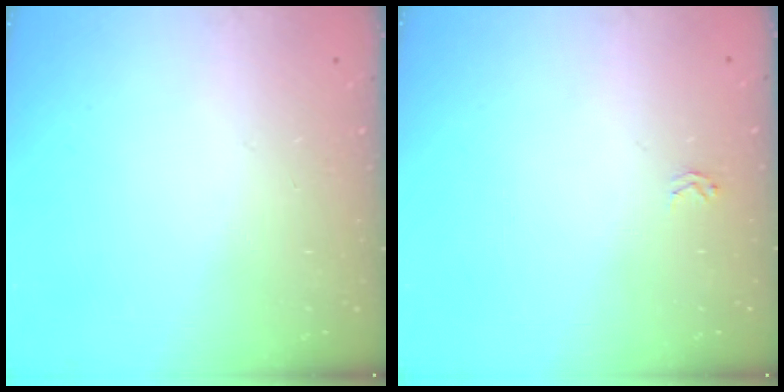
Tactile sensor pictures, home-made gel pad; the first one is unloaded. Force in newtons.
{"total": 1.6, "press": 1.6, "slide": 0.2}